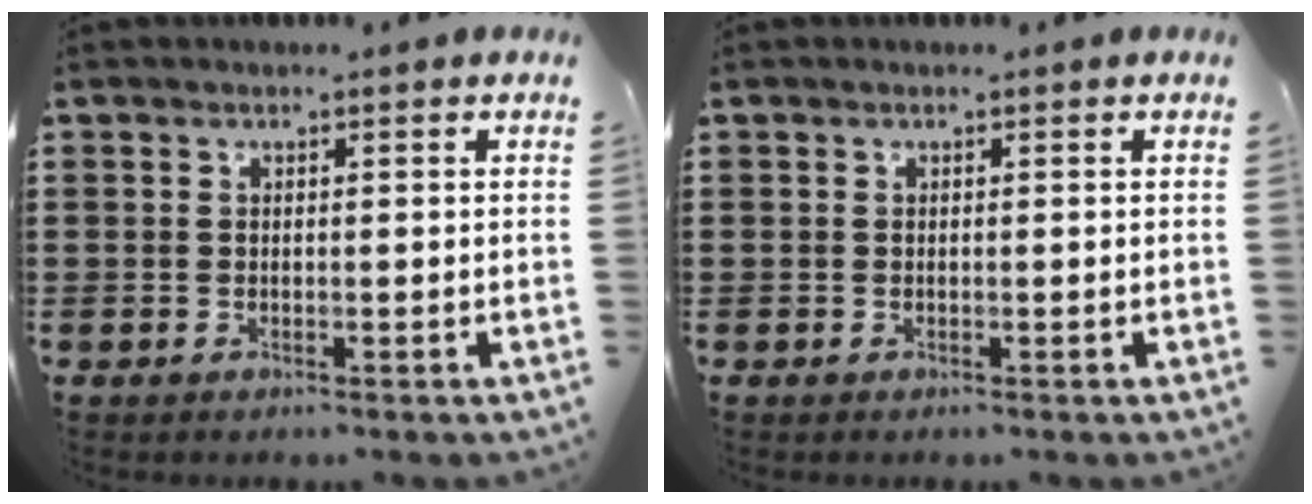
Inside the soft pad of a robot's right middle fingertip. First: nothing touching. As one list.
[{"total": 0.0}]